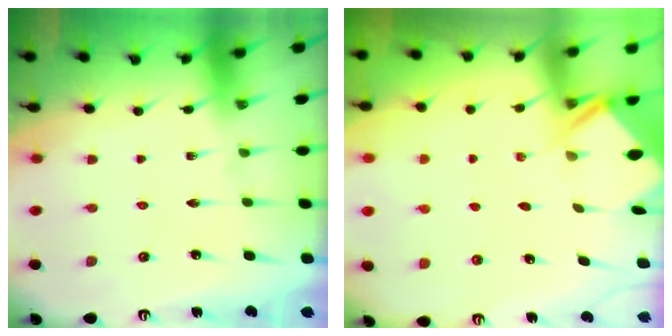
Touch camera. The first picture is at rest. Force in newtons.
{"total": 2.6, "press": 2.6, "slide": 0.1}